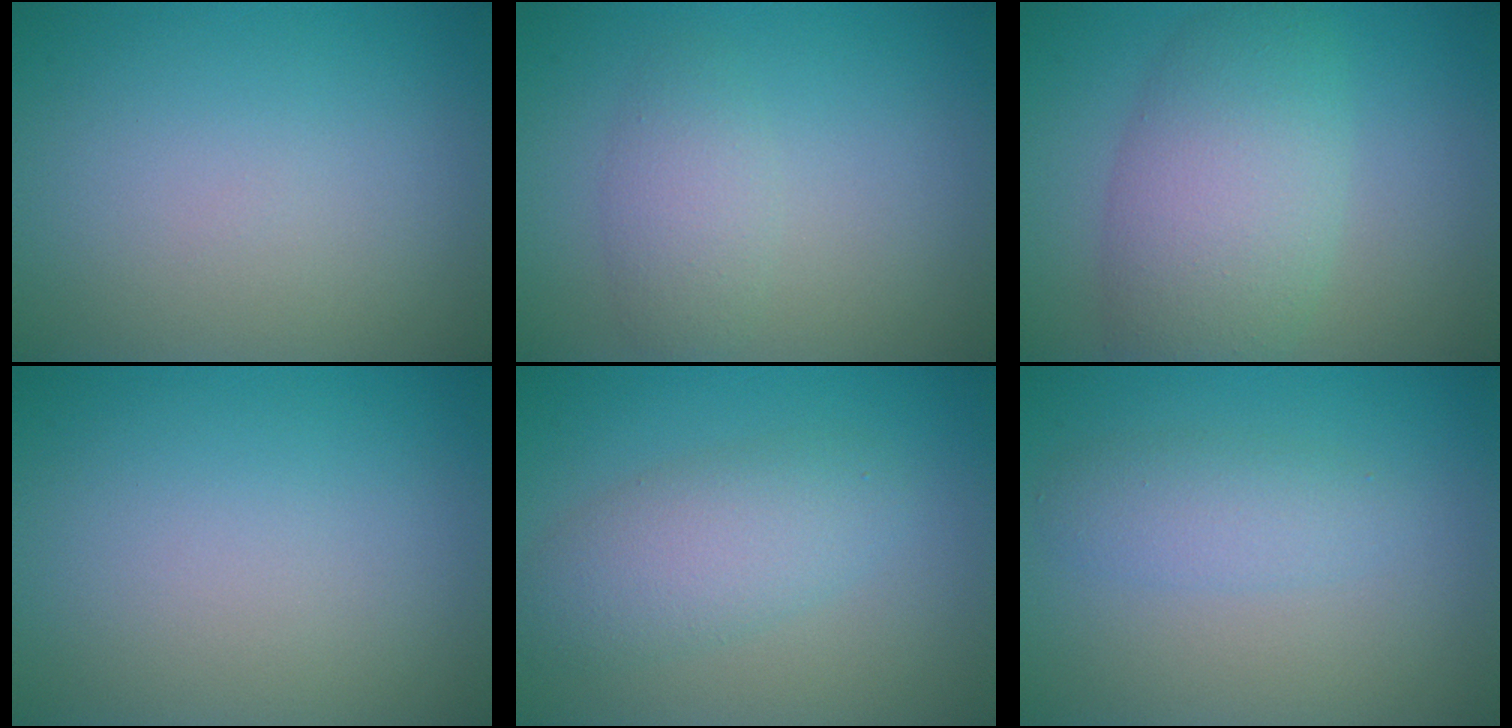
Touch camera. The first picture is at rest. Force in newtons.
{"total": 2.4, "press": 2.4, "slide": 0.0}
{"total": 7.0, "press": 7.0, "slide": 0.2}
{"total": 0.0}
{"total": 4.0, "press": 4.0, "slide": 0.1}
{"total": 2.3, "press": 2.3, "slide": 0.2}